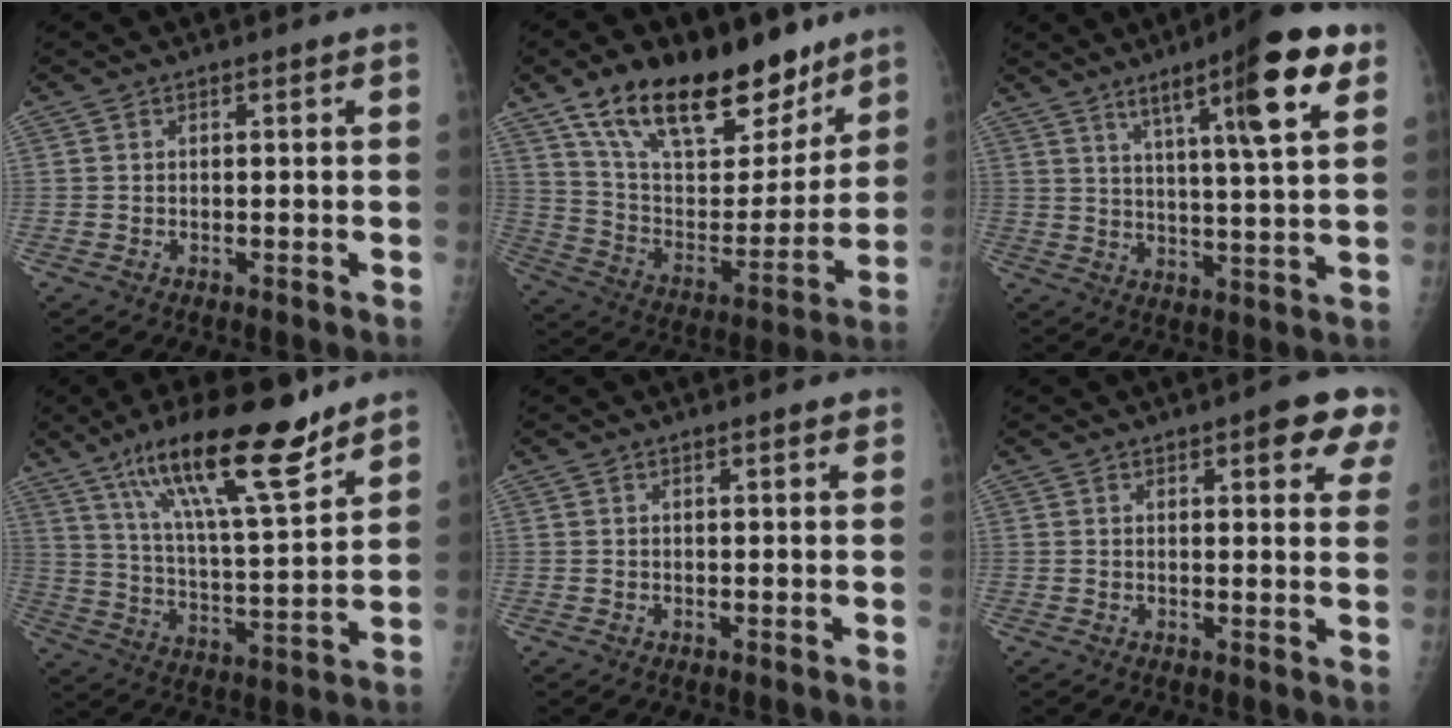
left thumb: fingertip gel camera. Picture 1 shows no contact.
{"total": 25.1, "force": [17.0, 11.6, 14.4], "torque": [-0.192, -0.062, 0.286]}
{"total": 15.4, "force": [8.1, 1.9, 13.0], "torque": [-0.188, -0.031, 0.120]}
{"total": 20.6, "force": [14.3, 4.2, 14.3], "torque": [-0.222, -0.064, 0.243]}
{"total": 1.8, "force": [1.4, 0.3, 1.1], "torque": [-0.010, -0.001, 0.017]}
{"total": 8.3, "force": [4.8, 2.6, 6.3], "torque": [-0.045, -0.015, 0.051]}